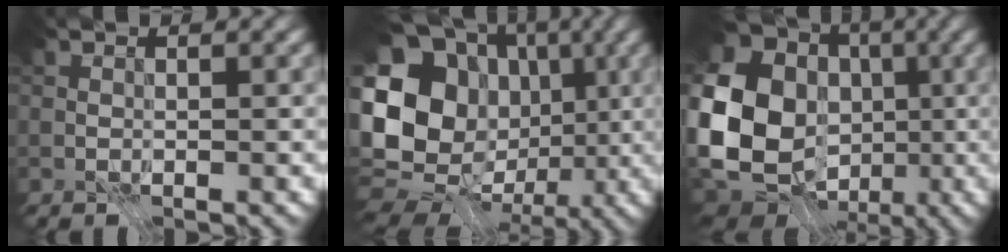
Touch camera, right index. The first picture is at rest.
{"total": 19.3, "force": [0.0, 16.6, 9.8], "torque": [-0.200, 0.021, -0.032]}
{"total": 20.2, "force": [-1.6, 17.4, 10.1], "torque": [-0.231, -0.008, -0.065]}